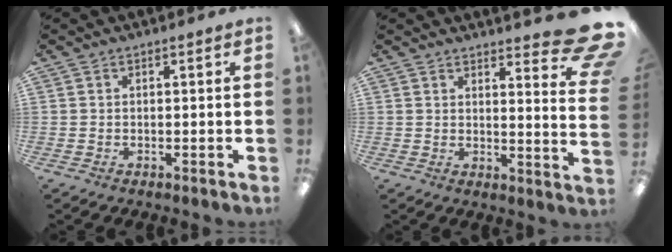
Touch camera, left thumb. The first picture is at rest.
{"total": 10.4, "force": [7.3, 2.6, 6.9], "torque": [-0.076, -0.061, 0.124]}